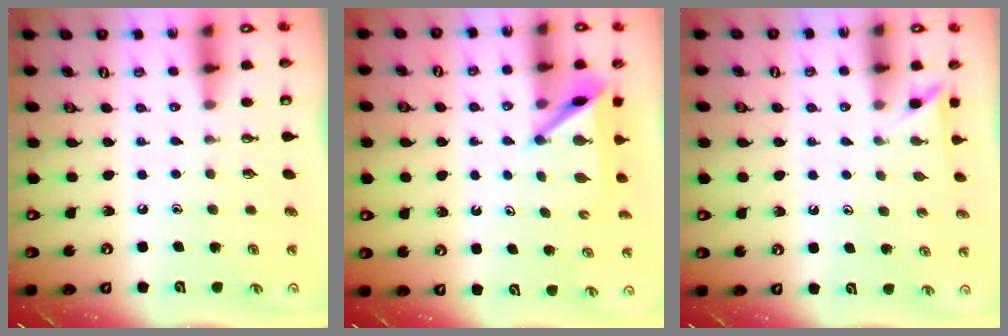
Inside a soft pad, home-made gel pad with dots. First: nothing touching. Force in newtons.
{"total": 6.0, "press": 5.9, "slide": 0.7}
{"total": 2.3, "press": 2.3, "slide": 0.2}